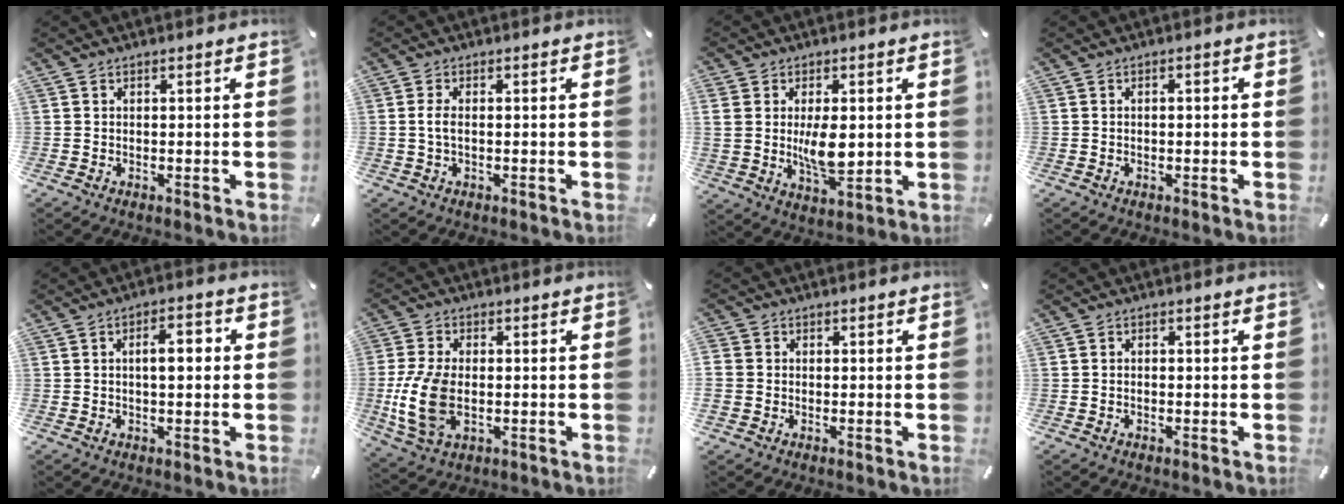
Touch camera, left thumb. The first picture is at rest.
{"total": 2.4, "force": [-0.1, 1.0, 2.2], "torque": [-0.048, 0.001, -0.005]}
{"total": 9.4, "force": [1.1, 5.5, 7.6], "torque": [-0.137, -0.012, 0.014]}
{"total": 1.0, "force": [-0.4, 0.4, 0.9], "torque": [-0.016, 0.001, -0.008]}
{"total": 6.0, "force": [0.5, 2.8, 5.2], "torque": [-0.076, 0.005, -0.001]}
{"total": 11.3, "force": [-1.5, 7.0, 8.7], "torque": [-0.198, -0.004, -0.024]}
{"total": 3.0, "force": [-0.4, 2.9, 0.5], "torque": [-0.007, 0.007, -0.008]}
{"total": 0.8, "force": [-0.4, 0.5, 0.6], "torque": [-0.012, 0.001, -0.009]}